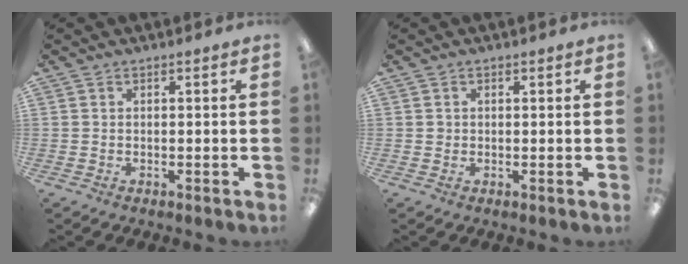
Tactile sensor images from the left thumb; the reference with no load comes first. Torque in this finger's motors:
{"motor_torque": [0.06, 0.05, 0.27, -0.42, -0.01]}